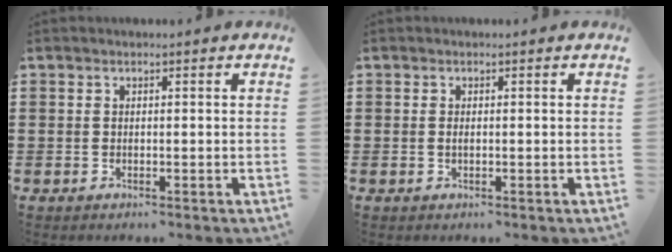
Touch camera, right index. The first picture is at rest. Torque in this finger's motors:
{"motor_torque": [1.01, 1.13, 0.08, 0.04]}